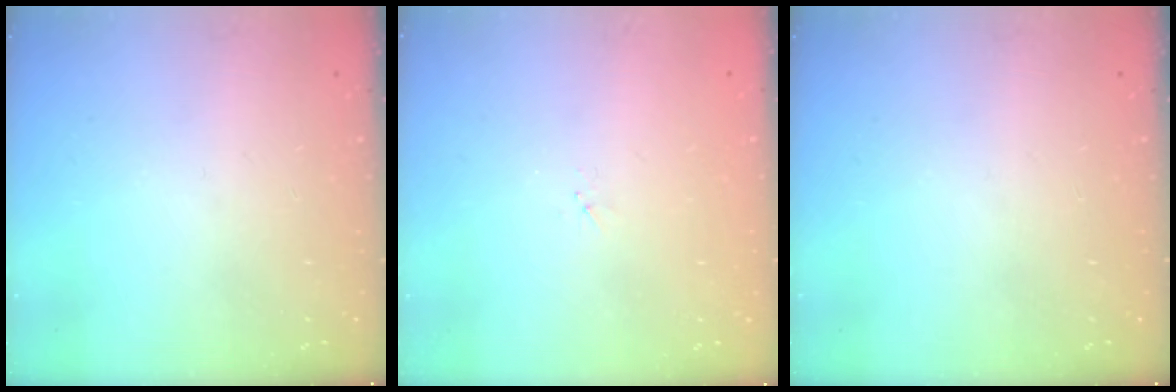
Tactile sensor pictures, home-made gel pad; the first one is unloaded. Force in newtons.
{"total": 1.9, "press": 1.9, "slide": 0.3}
{"total": 0.0}